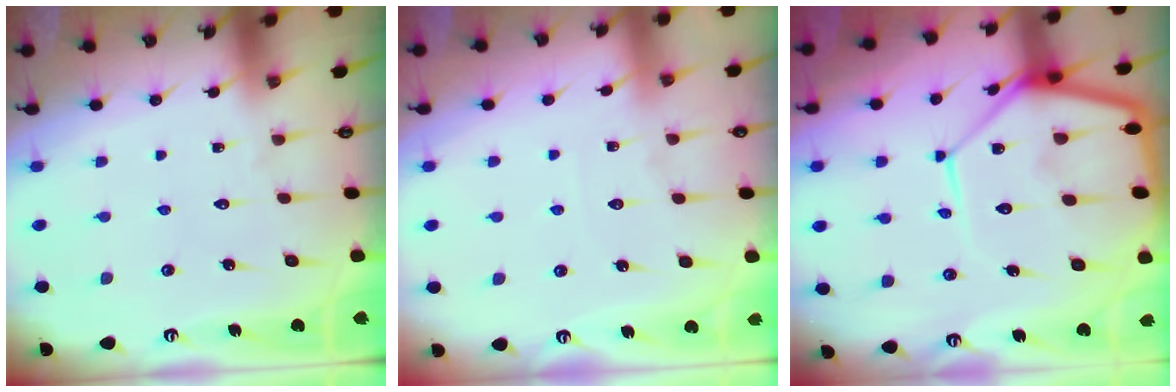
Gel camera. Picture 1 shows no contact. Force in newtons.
{"total": 4.0, "press": 3.9, "slide": 0.6}
{"total": 18.3, "press": 18.2, "slide": 1.8}